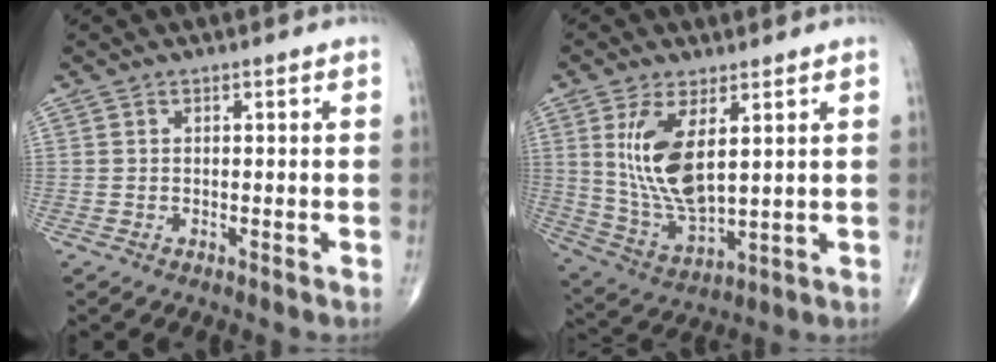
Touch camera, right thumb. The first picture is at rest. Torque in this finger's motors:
{"motor_torque": [-0.32, 0.79, 0.73, 0.64, 0.15]}